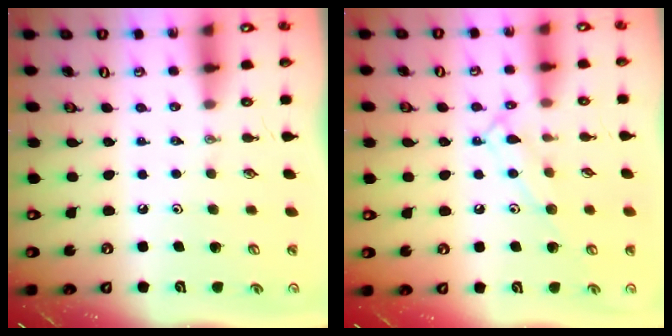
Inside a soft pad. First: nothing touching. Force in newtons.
{"total": 10.1, "press": 10.1, "slide": 0.8}